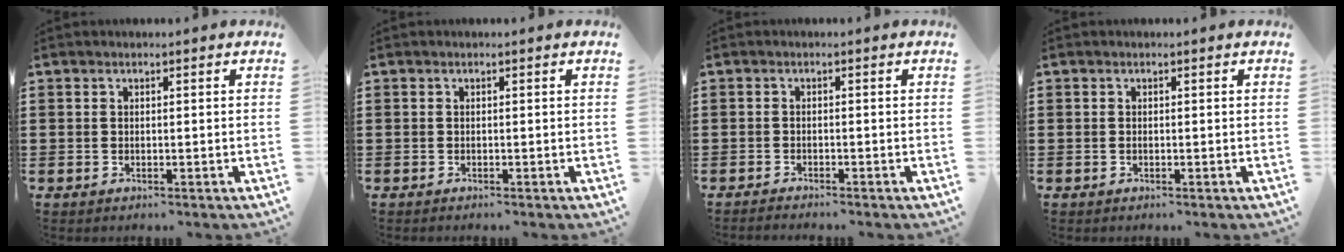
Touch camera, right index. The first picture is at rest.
{"total": 0.0}
{"total": 1.0, "force": [-1.0, -0.1, 0.0], "torque": [-0.001, 0.001, -0.020]}
{"total": 0.0}